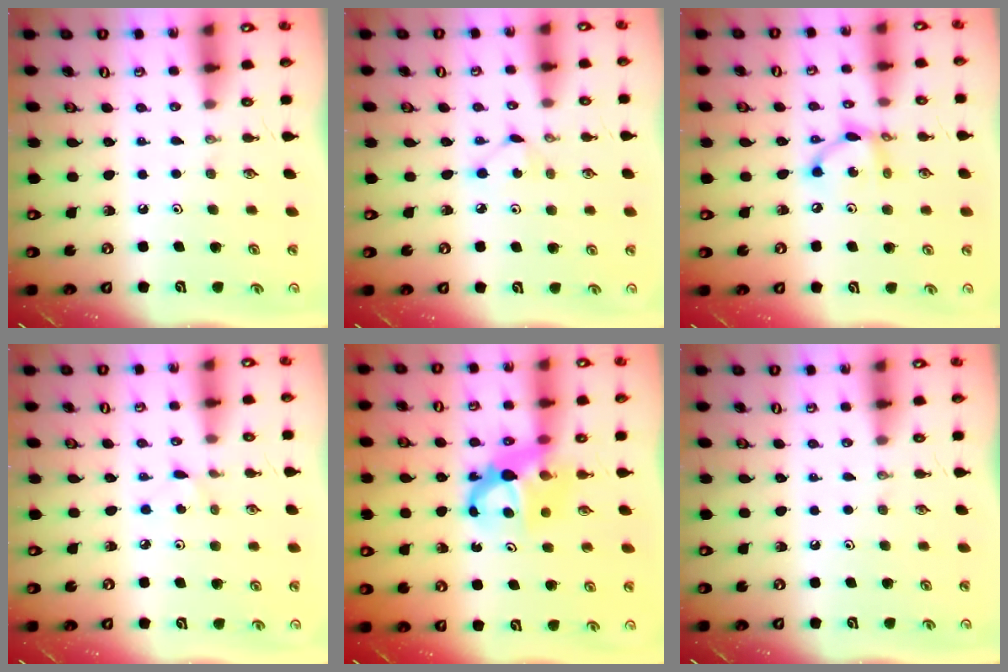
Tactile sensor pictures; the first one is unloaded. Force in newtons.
{"total": 3.8, "press": 3.7, "slide": 0.5}
{"total": 9.3, "press": 9.3, "slide": 0.5}
{"total": 2.6, "press": 2.6, "slide": 0.2}
{"total": 7.3, "press": 7.3, "slide": 0.6}
{"total": 0.0}